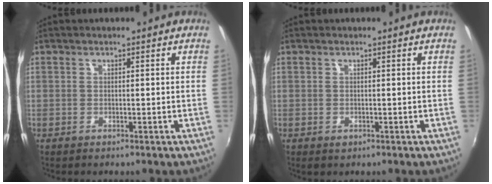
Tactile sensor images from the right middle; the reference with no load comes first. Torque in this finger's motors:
{"motor_torque": [0.08, -0.16, 0.00, 0.02]}